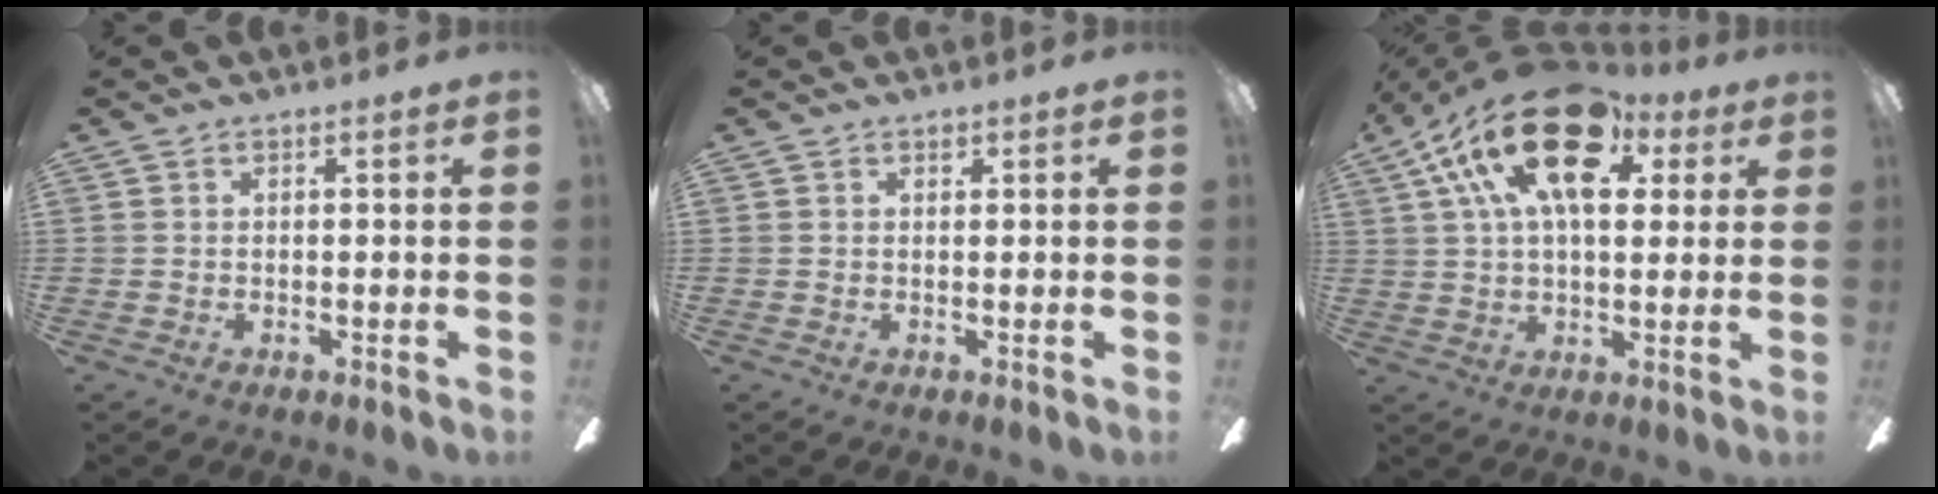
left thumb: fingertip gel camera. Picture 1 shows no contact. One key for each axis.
{"total": 0.7, "fx": 0.6, "fy": 0.4, "fz": 0.2, "tx": -0.004, "ty": 0.001, "tz": 0.011}
{"total": 22.8, "fx": 10.9, "fy": 11.5, "fz": 16.4, "tx": -0.283, "ty": -0.034, "tz": 0.183}